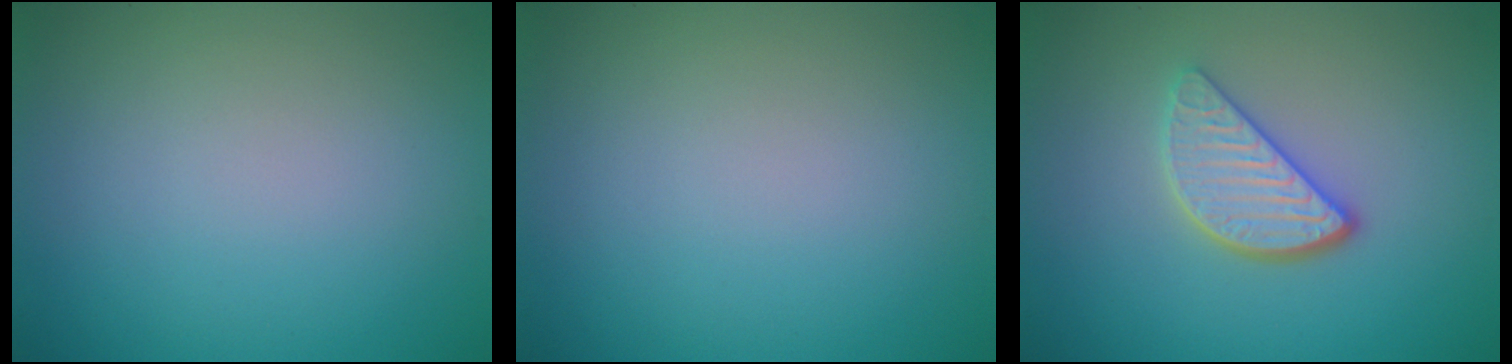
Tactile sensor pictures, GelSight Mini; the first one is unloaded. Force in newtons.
{"total": 0.0}
{"total": 3.4, "press": 2.9, "slide": 1.9}